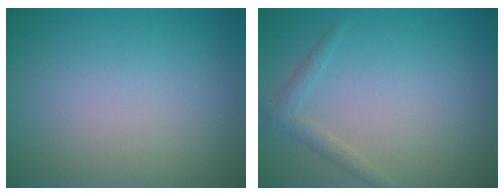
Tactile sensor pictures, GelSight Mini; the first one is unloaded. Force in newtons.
{"total": 1.4, "press": 1.4, "slide": 0.1}